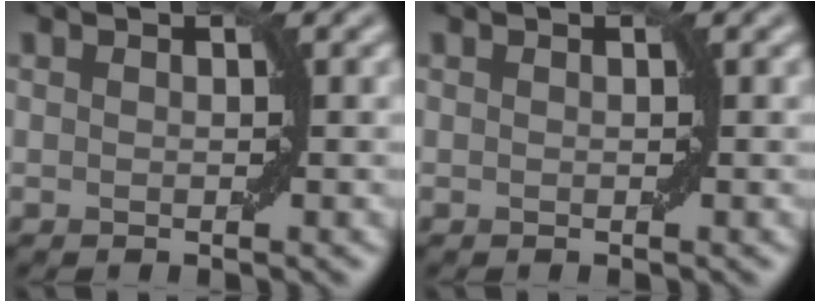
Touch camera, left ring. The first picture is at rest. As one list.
[{"total": 0.0}]